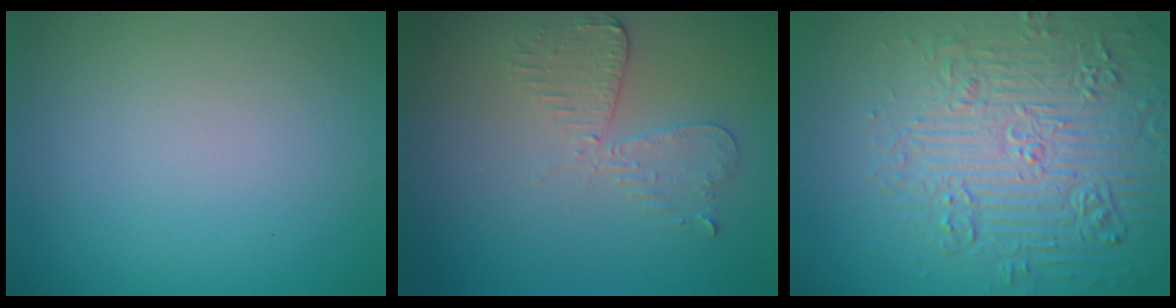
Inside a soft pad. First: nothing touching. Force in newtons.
{"total": 3.0, "press": 2.6, "slide": 1.5}
{"total": 7.9, "press": 7.7, "slide": 1.9}